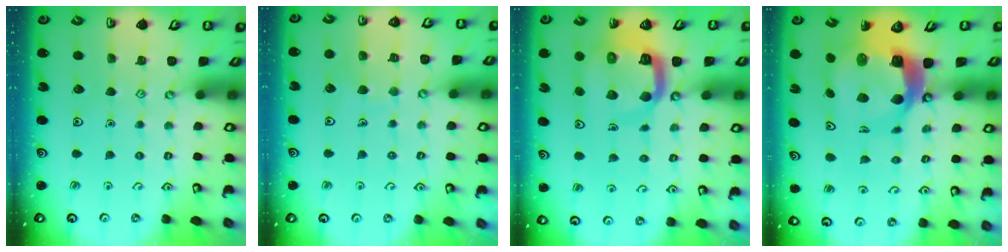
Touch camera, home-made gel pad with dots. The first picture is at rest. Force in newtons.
{"total": 5.6, "press": 5.5, "slide": 0.5}
{"total": 10.6, "press": 10.6, "slide": 1.3}
{"total": 11.8, "press": 11.6, "slide": 1.8}